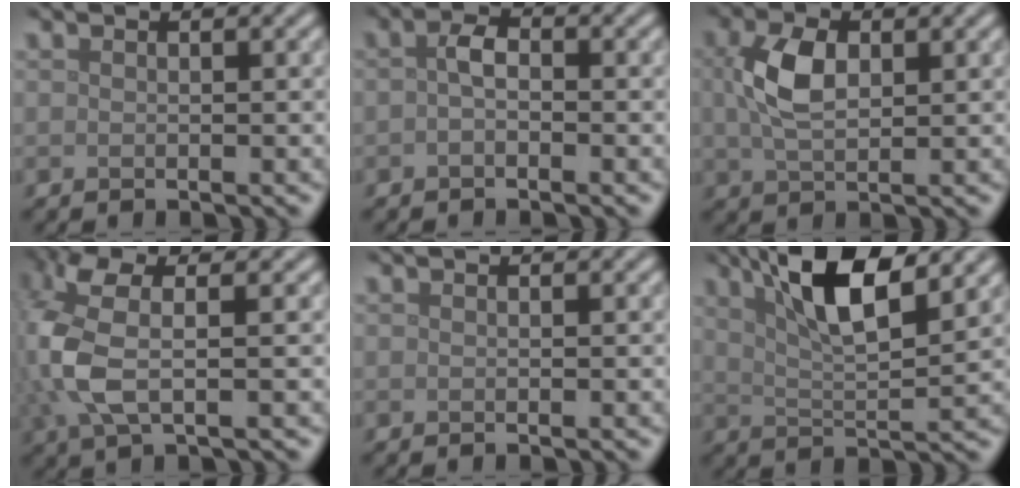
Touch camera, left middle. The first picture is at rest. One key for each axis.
{"total": 1.6, "fx": -0.4, "fy": 0.9, "fz": 1.4, "tx": -0.028, "ty": 0.005, "tz": -0.010}
{"total": 4.6, "fx": 1.0, "fy": 2.8, "fz": 3.6, "tx": -0.089, "ty": 0.001, "tz": 0.020}
{"total": 5.8, "fx": 0.2, "fy": 2.5, "fz": 5.3, "tx": -0.132, "ty": 0.004, "tz": 0.002}
{"total": 0.0}
{"total": 8.1, "fx": 4.3, "fy": 2.1, "fz": 6.5, "tx": -0.110, "ty": 0.009, "tz": 0.074}